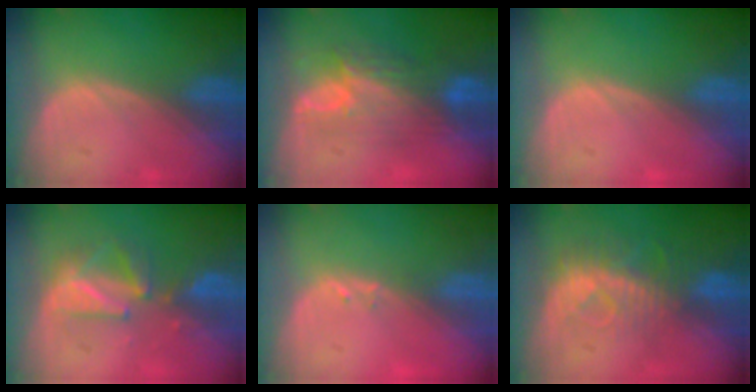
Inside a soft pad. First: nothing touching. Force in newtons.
{"total": 7.7, "press": 7.5, "slide": 1.7}
{"total": 0.0}
{"total": 5.7, "press": 5.7, "slide": 0.6}
{"total": 0.6, "press": 0.6, "slide": 0.2}
{"total": 8.2, "press": 7.4, "slide": 3.5}